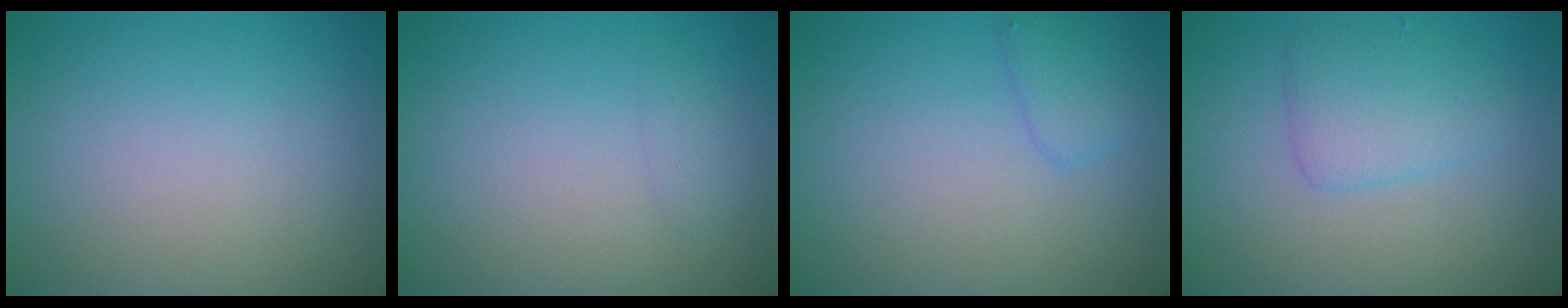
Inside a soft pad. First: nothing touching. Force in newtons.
{"total": 0.7, "press": 0.7, "slide": 0.0}
{"total": 1.6, "press": 1.6, "slide": 0.1}
{"total": 2.8, "press": 2.8, "slide": 0.1}